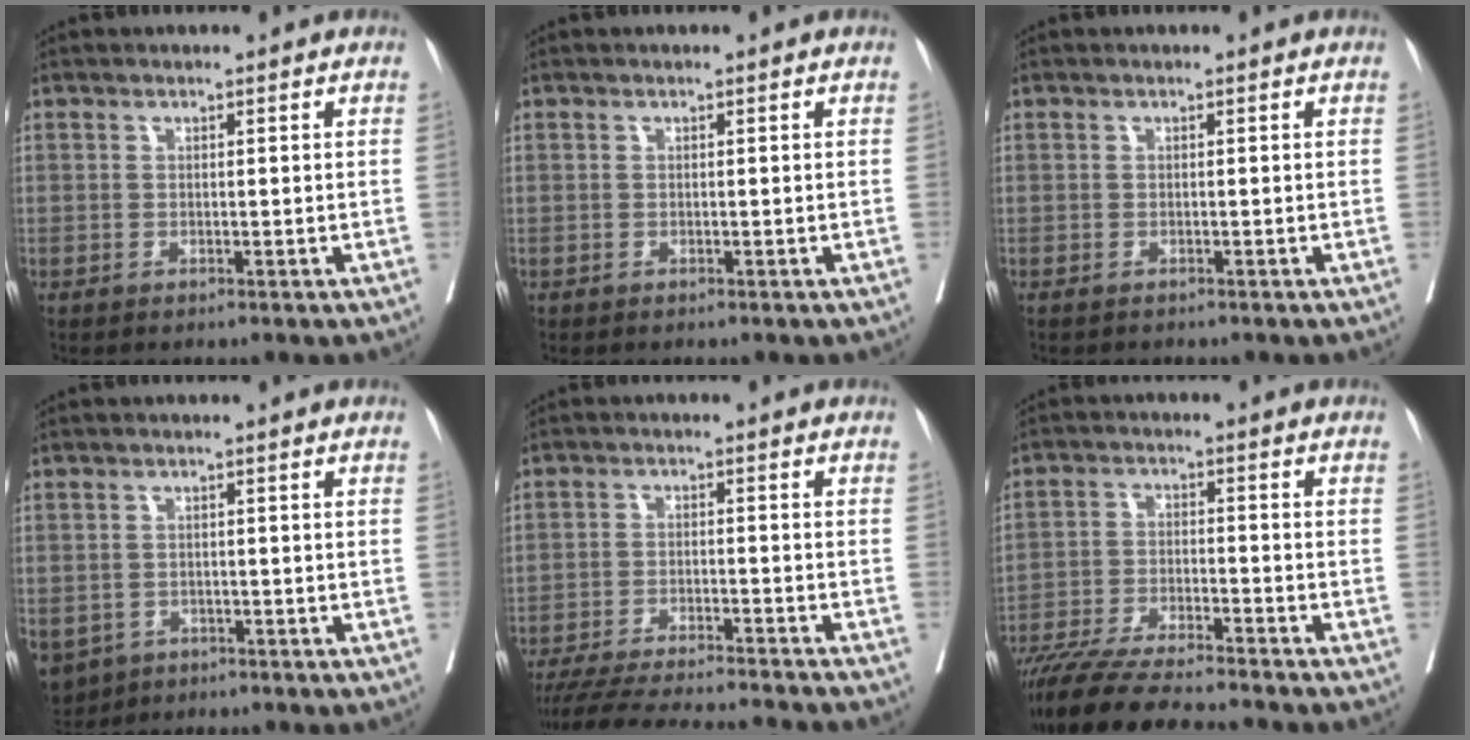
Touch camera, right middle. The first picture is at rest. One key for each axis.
{"total": 0.0}
{"total": 0.7, "fx": -0.6, "fy": 0.3, "fz": 0.1, "tx": -0.010, "ty": 0.000, "tz": -0.010}
{"total": 7.7, "fx": -4.1, "fy": 6.1, "fz": 2.4, "tx": -0.065, "ty": -0.001, "tz": -0.058}
{"total": 16.4, "fx": -15.2, "fy": 0.2, "fz": 6.3, "tx": -0.103, "ty": -0.029, "tz": -0.226}
{"total": 14.5, "fx": -12.9, "fy": 0.8, "fz": 6.5, "tx": -0.108, "ty": -0.022, "tz": -0.212}